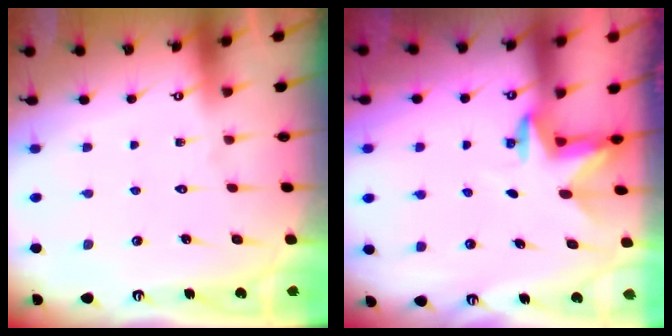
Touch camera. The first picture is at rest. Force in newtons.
{"total": 2.9, "press": 2.8, "slide": 0.7}